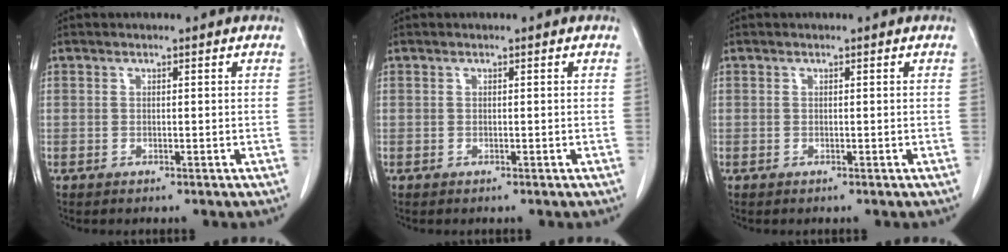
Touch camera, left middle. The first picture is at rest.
{"total": 0.0}
{"total": 0.0}